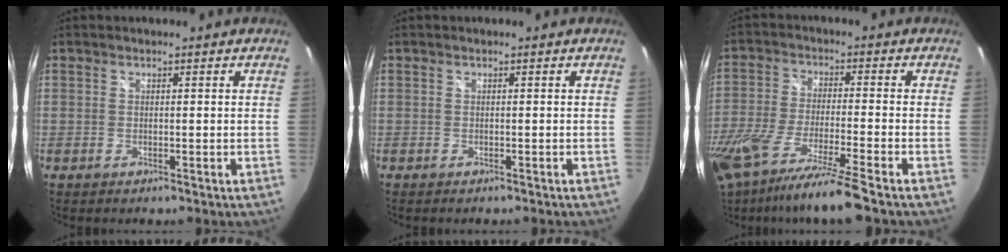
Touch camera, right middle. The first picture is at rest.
{"total": 0.0}
{"total": 16.7, "force": [-12.7, -0.2, 10.8], "torque": [-0.222, -0.060, -0.222]}